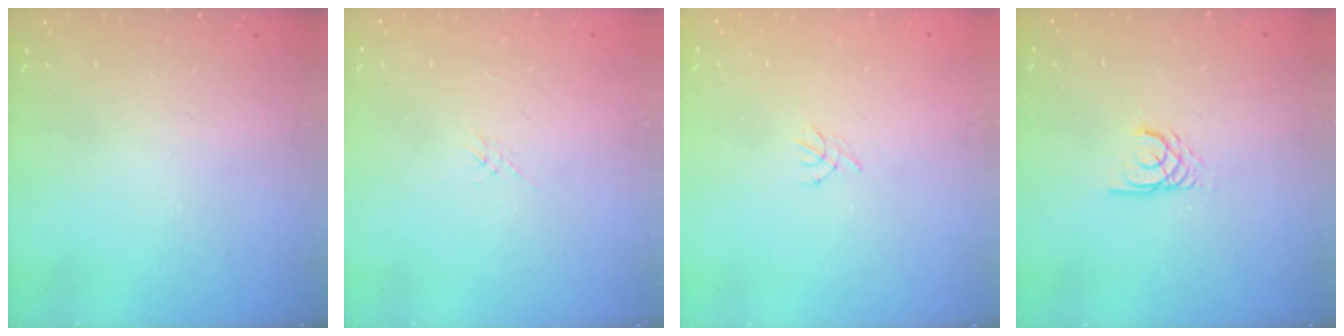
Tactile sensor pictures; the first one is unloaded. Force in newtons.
{"total": 1.7, "press": 1.6, "slide": 0.4}
{"total": 1.3, "press": 1.2, "slide": 0.4}
{"total": 2.4, "press": 2.4, "slide": 0.2}